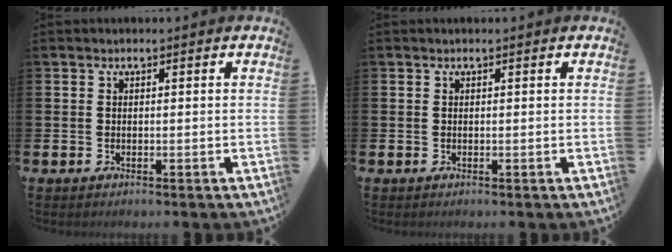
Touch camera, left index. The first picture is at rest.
{"total": 0.0}